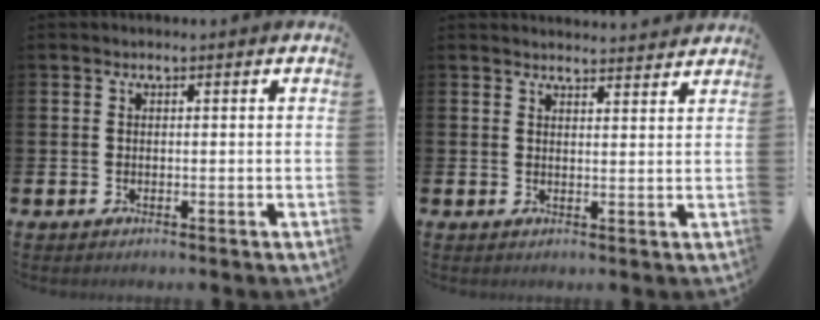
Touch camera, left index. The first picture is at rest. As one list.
[{"total": 2.8, "force": [2.8, 0.0, -0.1], "torque": [0.010, -0.022, 0.048]}]